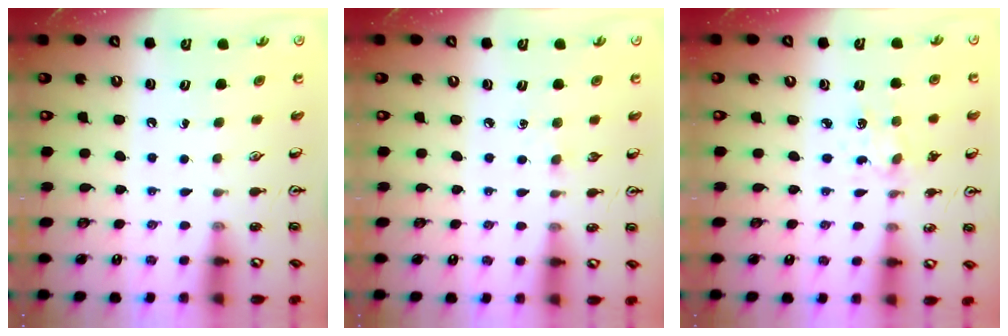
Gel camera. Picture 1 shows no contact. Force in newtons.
{"total": 2.9, "press": 2.9, "slide": 0.4}
{"total": 2.0, "press": 2.0, "slide": 0.2}